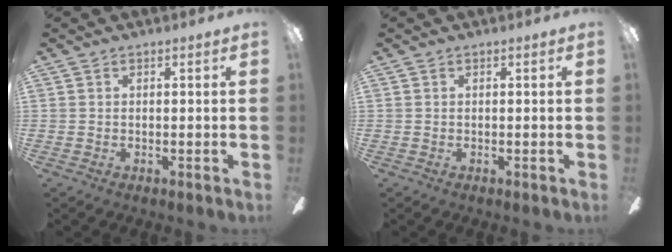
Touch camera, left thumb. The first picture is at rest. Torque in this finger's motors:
{"motor_torque": [0.00, 0.00, -0.01, 0.08, 0.00]}